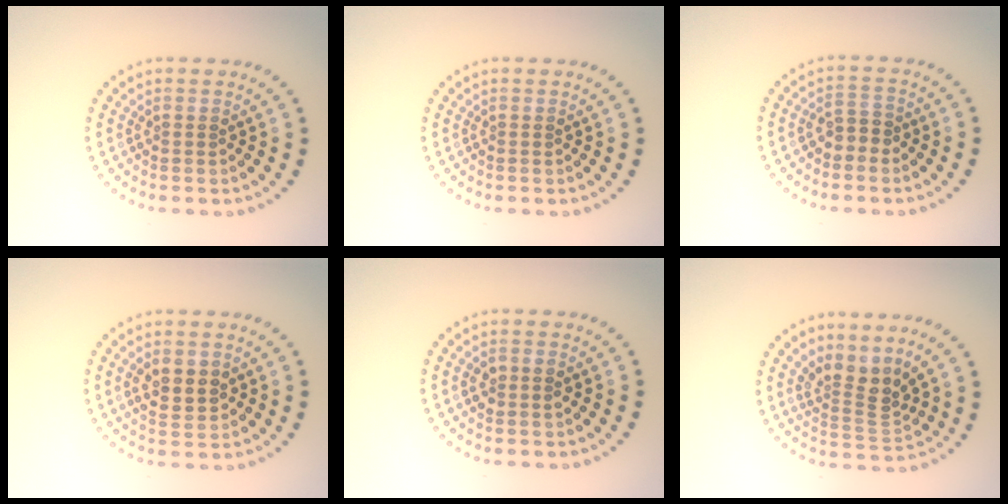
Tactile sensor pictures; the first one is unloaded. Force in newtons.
{"total": 0.0}
{"total": 1.8, "press": 1.6, "slide": 0.8}
{"total": 3.0, "press": 3.0, "slide": 0.1}
{"total": 1.4, "press": 1.3, "slide": 0.3}
{"total": 3.5, "press": 2.4, "slide": 2.5}